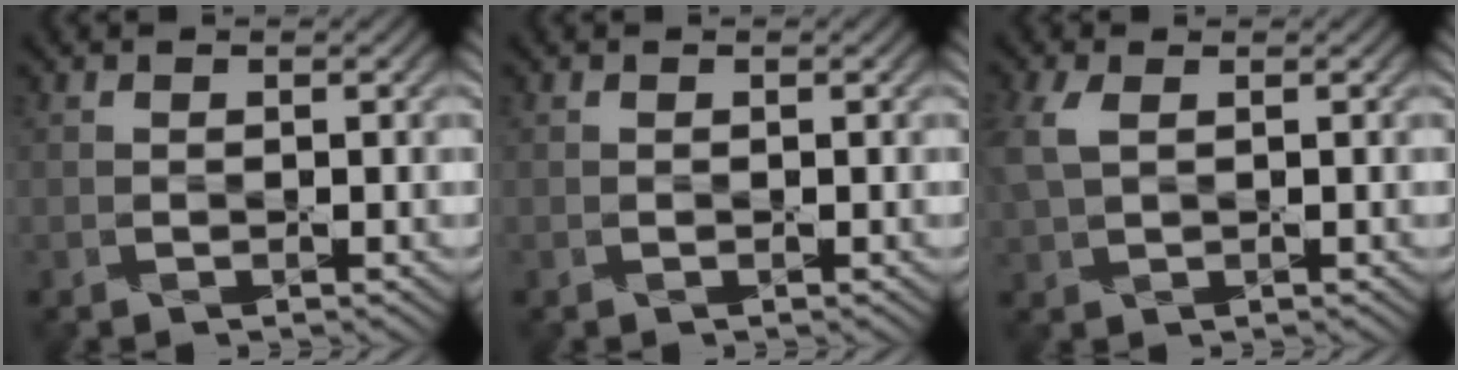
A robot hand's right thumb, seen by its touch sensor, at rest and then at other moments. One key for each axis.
{"total": 0.0}
{"total": 4.1, "fx": 1.2, "fy": 2.2, "fz": 3.3, "tx": -0.102, "ty": 0.012, "tz": 0.023}